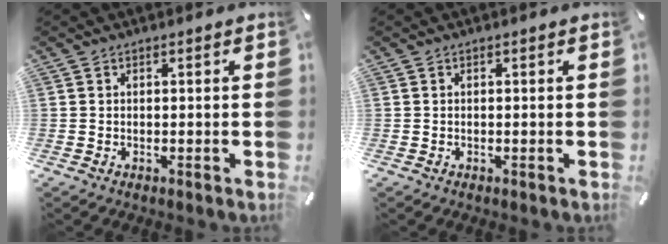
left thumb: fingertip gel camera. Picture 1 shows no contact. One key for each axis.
{"total": 0.0}